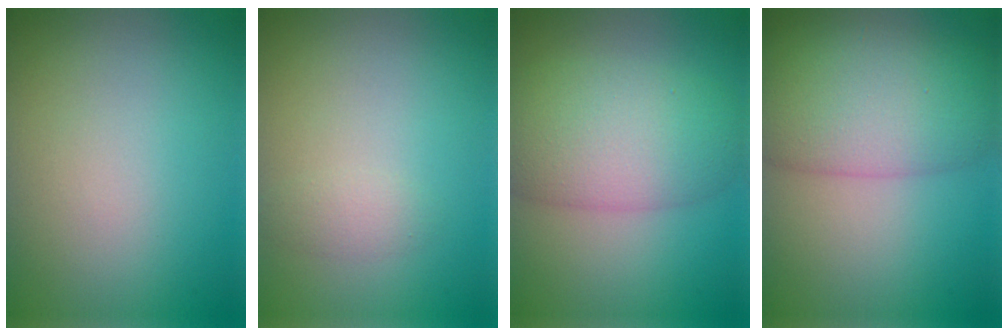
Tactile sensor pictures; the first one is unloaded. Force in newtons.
{"total": 1.0, "press": 1.0, "slide": 0.0}
{"total": 7.6, "press": 7.6, "slide": 0.2}
{"total": 8.6, "press": 8.6, "slide": 0.6}